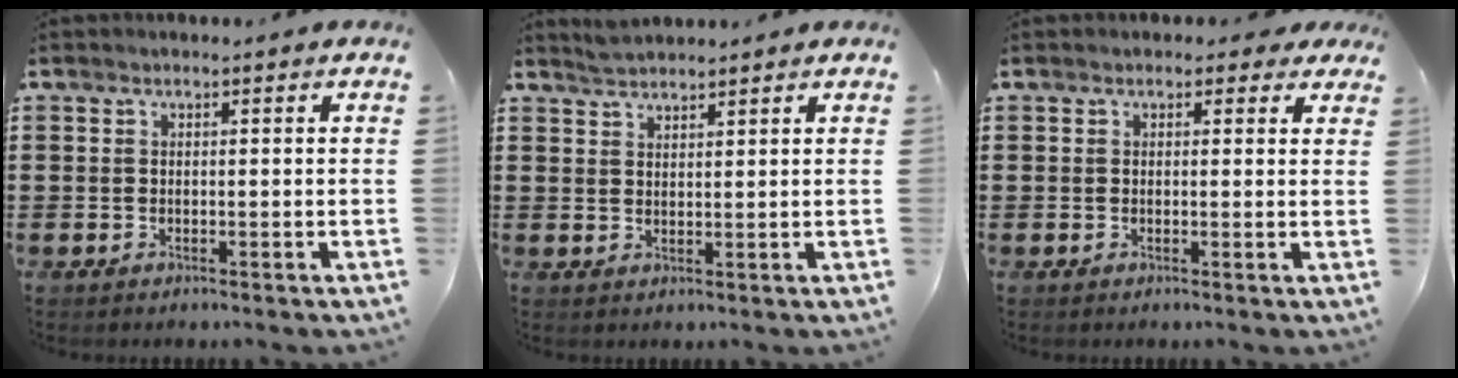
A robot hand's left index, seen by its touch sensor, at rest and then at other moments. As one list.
[{"total": 2.1, "force": [2.1, 0.1, 0.2], "torque": [-0.010, 0.004, 0.041]}, {"total": 1.5, "force": [0.9, 1.0, 0.6], "torque": [-0.009, 0.007, 0.012]}]